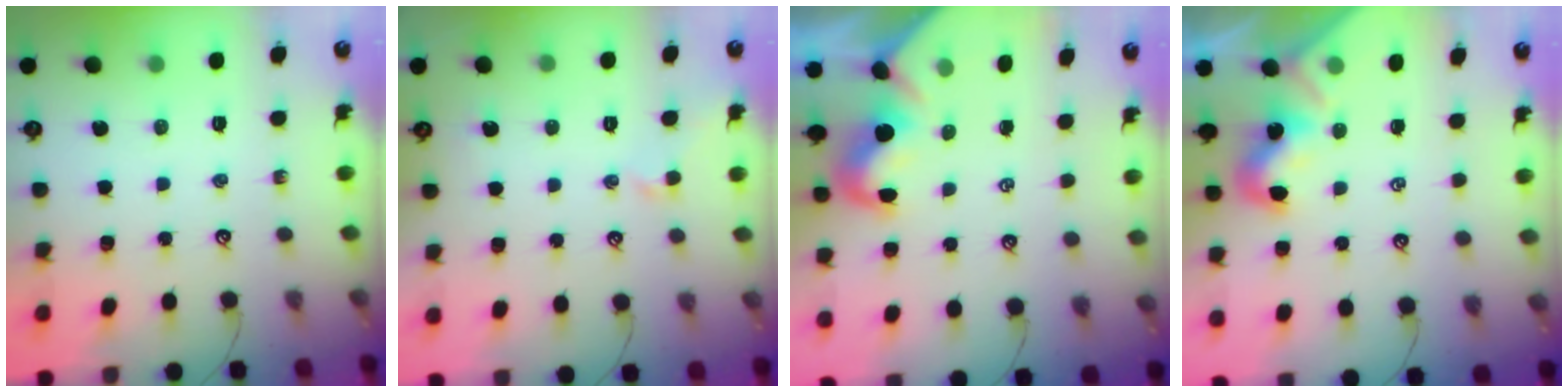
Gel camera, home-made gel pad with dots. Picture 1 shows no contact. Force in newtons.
{"total": 1.2, "press": 1.0, "slide": 0.6}
{"total": 1.9, "press": 1.8, "slide": 0.6}
{"total": 2.0, "press": 2.0, "slide": 0.5}